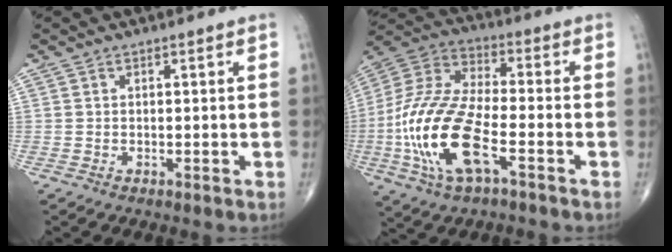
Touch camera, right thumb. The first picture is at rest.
{"total": 19.6, "force": [-6.0, 7.8, 16.9], "torque": [-0.367, 0.023, -0.111]}